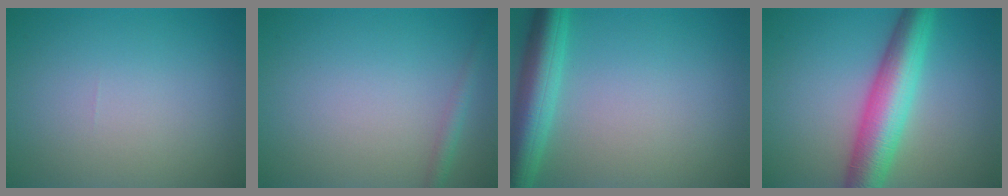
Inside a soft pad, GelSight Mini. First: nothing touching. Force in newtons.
{"total": 1.3, "press": 1.3, "slide": 0.1}
{"total": 5.6, "press": 5.6, "slide": 0.3}
{"total": 7.4, "press": 7.4, "slide": 0.0}